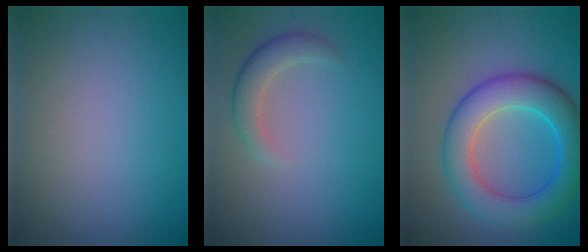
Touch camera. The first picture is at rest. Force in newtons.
{"total": 2.7, "press": 2.7, "slide": 0.4}
{"total": 8.1, "press": 8.1, "slide": 0.1}